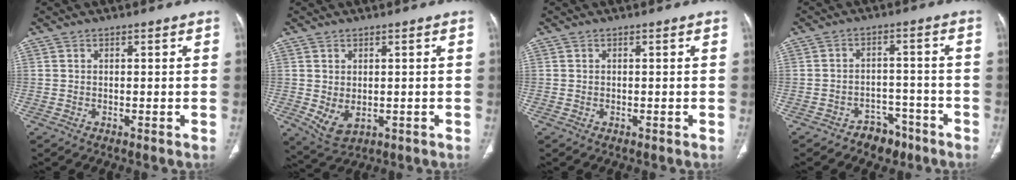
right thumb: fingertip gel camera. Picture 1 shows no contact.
{"total": 5.2, "force": [-0.6, 3.4, 3.9], "torque": [-0.065, -0.009, 0.009]}
{"total": 0.0}
{"total": 6.1, "force": [-4.2, 4.1, 1.5], "torque": [0.003, 0.042, -0.059]}